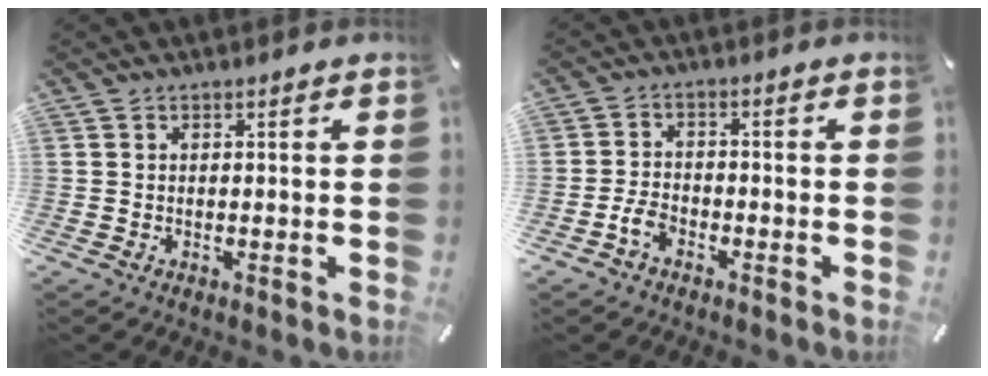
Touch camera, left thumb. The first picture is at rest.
{"total": 4.3, "force": [-2.5, 3.0, 1.9], "torque": [-0.036, 0.013, -0.046]}